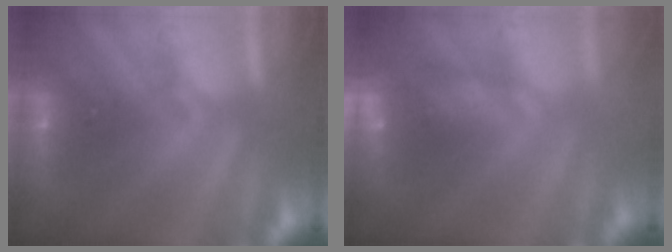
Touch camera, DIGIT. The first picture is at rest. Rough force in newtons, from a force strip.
{"total": 6.5}